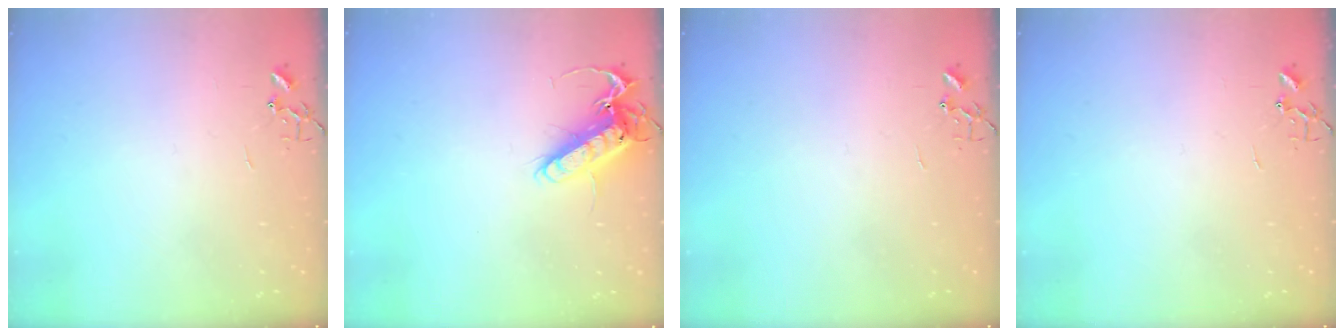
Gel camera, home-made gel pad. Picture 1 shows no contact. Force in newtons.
{"total": 14.4, "press": 14.2, "slide": 2.2}
{"total": 0.0}
{"total": 0.0}